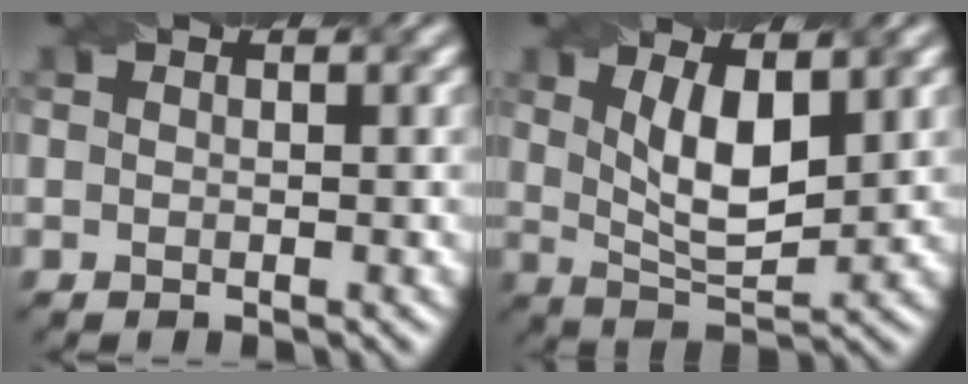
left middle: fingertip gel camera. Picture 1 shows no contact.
{"total": 5.2, "force": [1.7, 1.9, 4.5], "torque": [-0.091, -0.009, 0.036]}